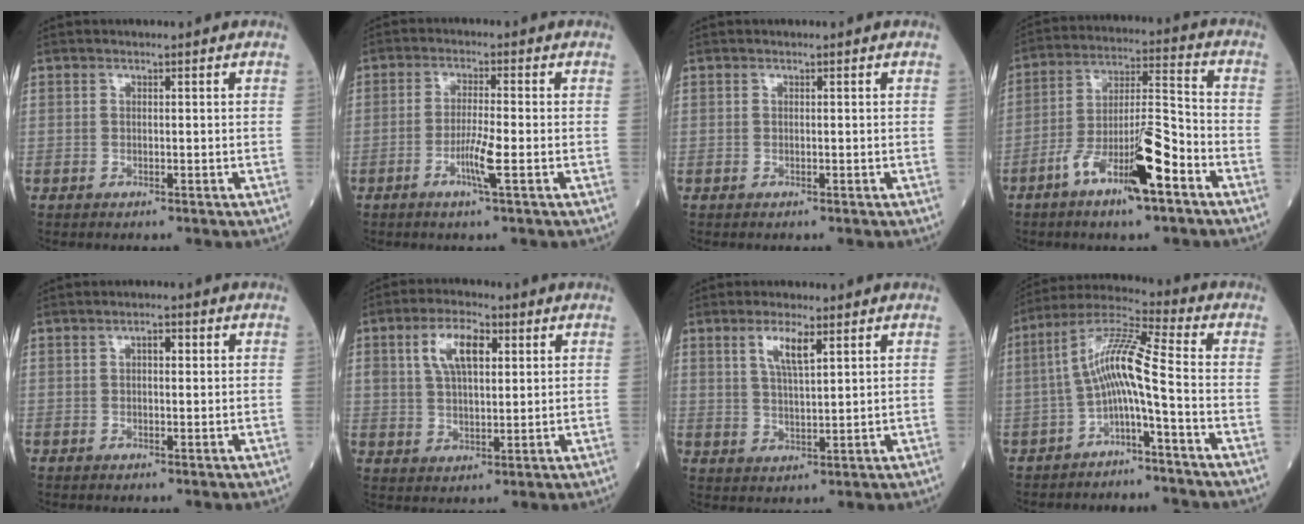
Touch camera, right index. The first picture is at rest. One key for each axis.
{"total": 4.5, "fx": -1.7, "fy": -0.4, "fz": 4.2, "tx": -0.083, "ty": -0.008, "tz": -0.036}
{"total": 0.0}
{"total": 12.8, "fx": -6.7, "fy": 1.9, "fz": 10.8, "tx": -0.195, "ty": 0.003, "tz": -0.118}
{"total": 1.9, "fx": 0.4, "fy": 0.8, "fz": 1.7, "tx": -0.027, "ty": 0.007, "tz": 0.006}
{"total": 8.0, "fx": 2.8, "fy": 3.5, "fz": 6.6, "tx": -0.129, "ty": 0.015, "tz": 0.054}
{"total": 5.0, "fx": 2.5, "fy": 1.0, "fz": 4.2, "tx": -0.084, "ty": 0.001, "tz": 0.050}
{"total": 9.0, "fx": -2.3, "fy": 0.3, "fz": 8.7, "tx": -0.166, "ty": 0.034, "tz": -0.048}